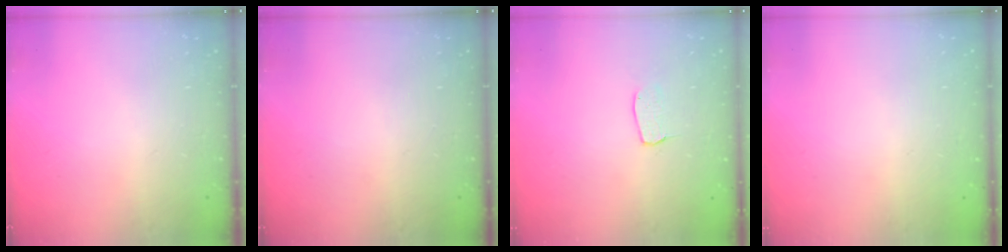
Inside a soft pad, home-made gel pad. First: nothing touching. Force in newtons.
{"total": 0.0}
{"total": 4.0, "press": 4.0, "slide": 0.2}
{"total": 0.0}